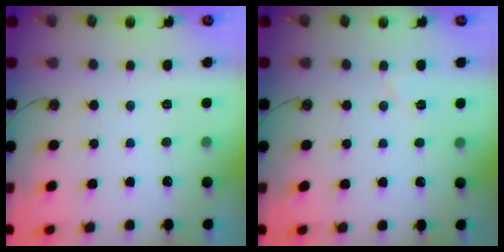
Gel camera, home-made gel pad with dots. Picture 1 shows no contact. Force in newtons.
{"total": 4.9, "press": 4.6, "slide": 1.8}